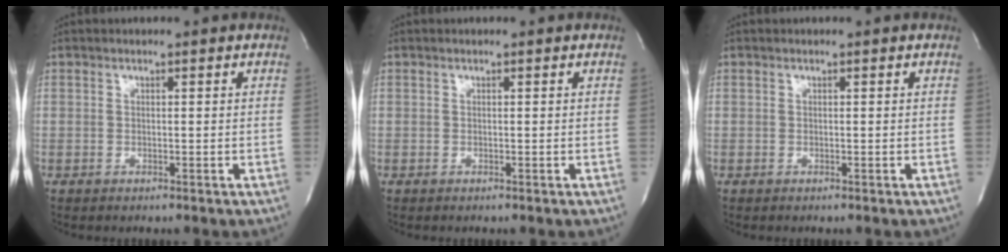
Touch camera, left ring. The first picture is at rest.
{"total": 0.0}
{"total": 0.0}